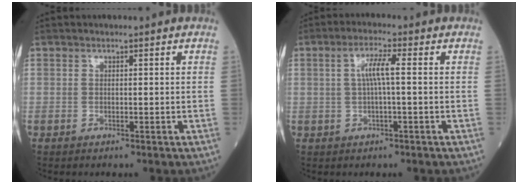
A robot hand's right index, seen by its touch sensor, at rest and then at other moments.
{"total": 4.0, "force": [0.5, 0.2, 4.0], "torque": [-0.078, 0.011, 0.012]}